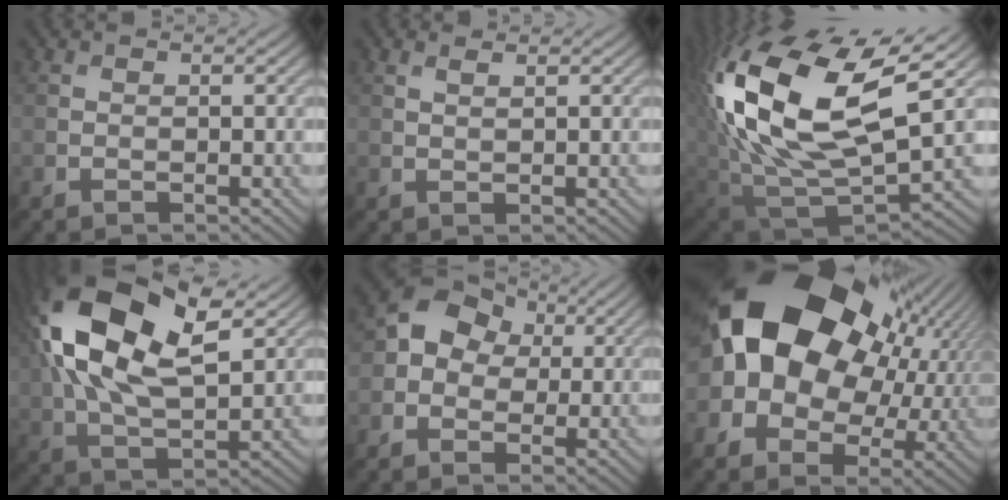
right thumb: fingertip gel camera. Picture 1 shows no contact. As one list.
[{"total": 1.0, "force": [0.8, 0.2, 0.6], "torque": [-0.015, -0.001, 0.017]}, {"total": 19.2, "force": [5.4, 10.3, 15.2], "torque": [-0.351, 0.001, 0.101]}, {"total": 18.0, "force": [5.8, 9.4, 14.2], "torque": [-0.318, 0.027, 0.098]}, {"total": 7.4, "force": [0.8, 6.1, 4.0], "torque": [-0.072, 0.009, -0.003]}, {"total": 21.5, "force": [4.8, 15.3, 14.4], "torque": [-0.273, -0.011, 0.100]}]